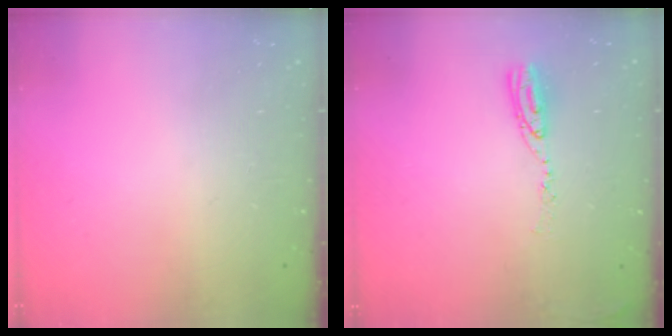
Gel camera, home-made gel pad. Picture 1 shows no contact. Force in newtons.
{"total": 6.8, "press": 6.8, "slide": 0.6}